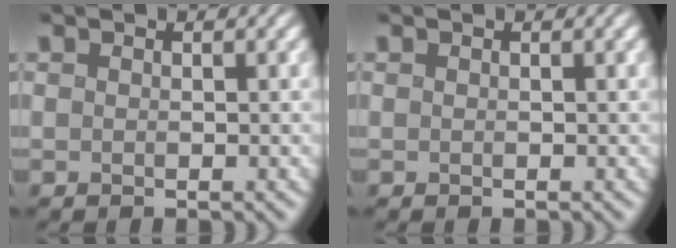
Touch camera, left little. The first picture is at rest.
{"total": 0.0}